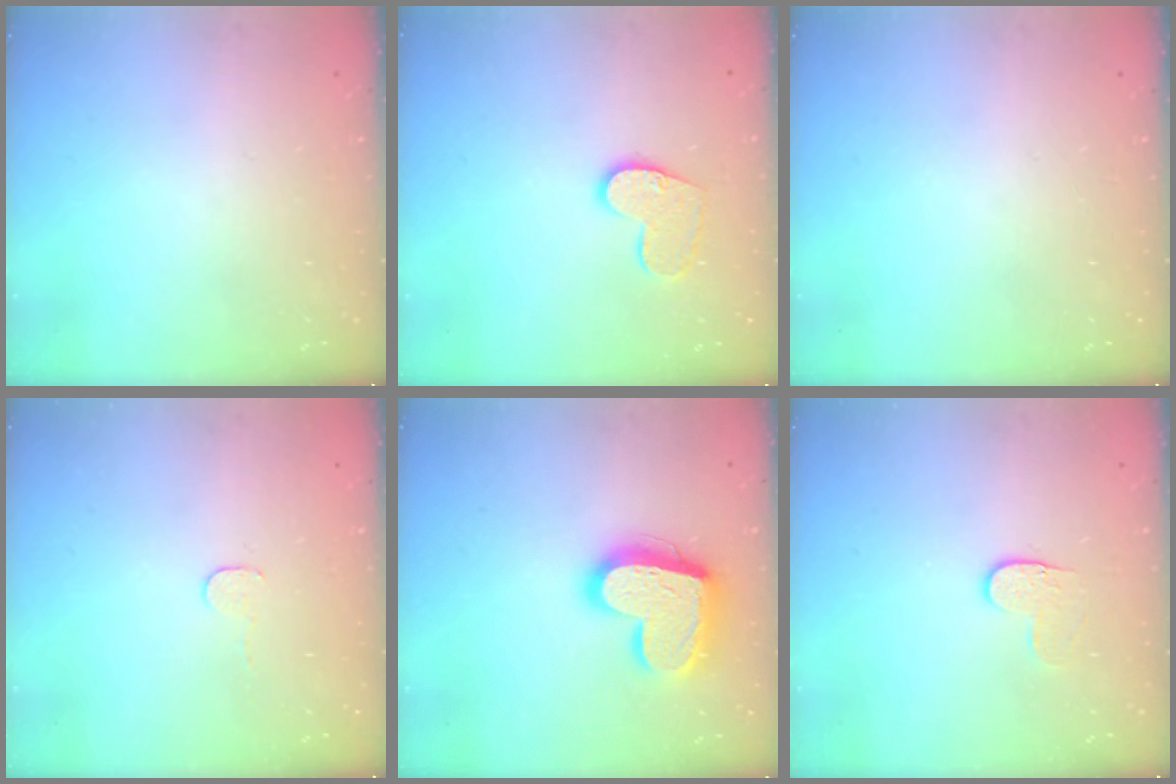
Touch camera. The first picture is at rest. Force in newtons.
{"total": 10.4, "press": 10.4, "slide": 0.7}
{"total": 0.0}
{"total": 2.7, "press": 2.7, "slide": 0.2}
{"total": 18.3, "press": 18.2, "slide": 1.7}
{"total": 3.6, "press": 3.6, "slide": 0.4}